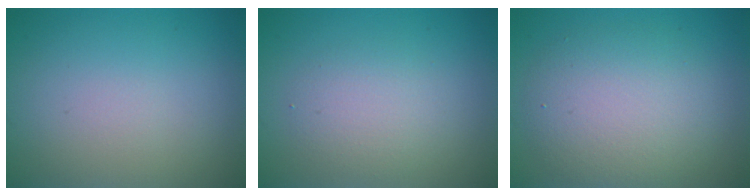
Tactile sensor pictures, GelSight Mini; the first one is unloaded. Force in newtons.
{"total": 2.6, "press": 2.6, "slide": 0.0}
{"total": 5.7, "press": 5.7, "slide": 0.3}